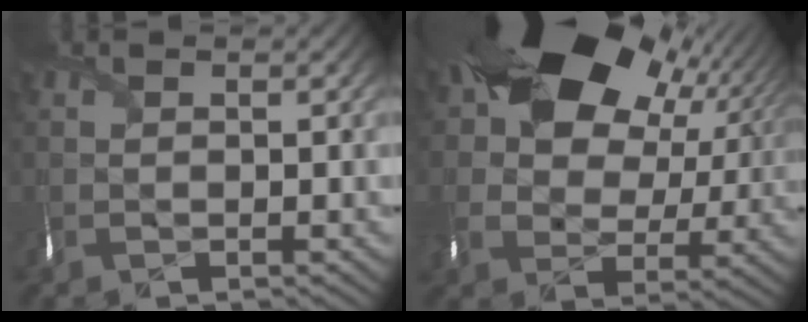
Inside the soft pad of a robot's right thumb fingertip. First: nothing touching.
{"total": 17.8, "force": [6.9, 12.9, 10.1], "torque": [-0.182, 0.023, 0.121]}